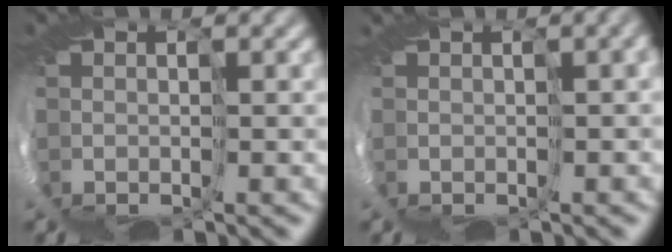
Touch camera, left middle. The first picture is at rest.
{"total": 1.0, "force": [-0.2, 0.2, 1.0], "torque": [-0.008, 0.000, 0.000]}